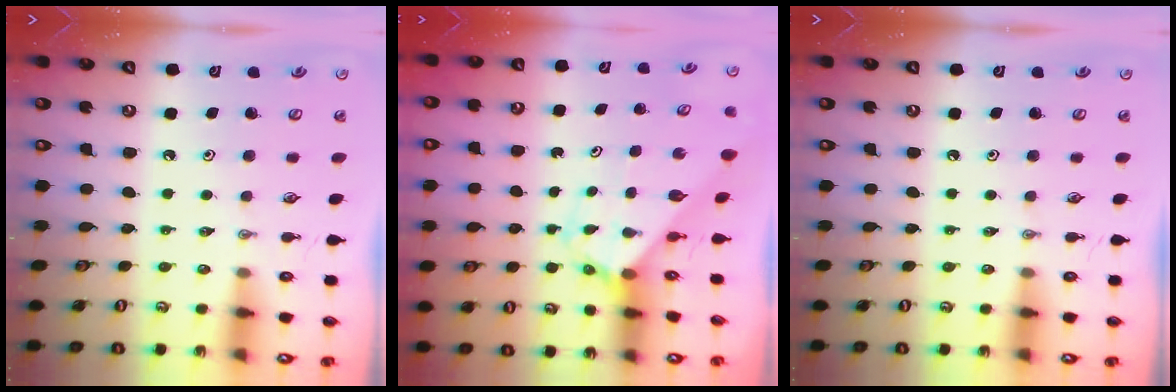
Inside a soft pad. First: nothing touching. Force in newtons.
{"total": 2.5, "press": 2.5, "slide": 0.2}
{"total": 0.0}